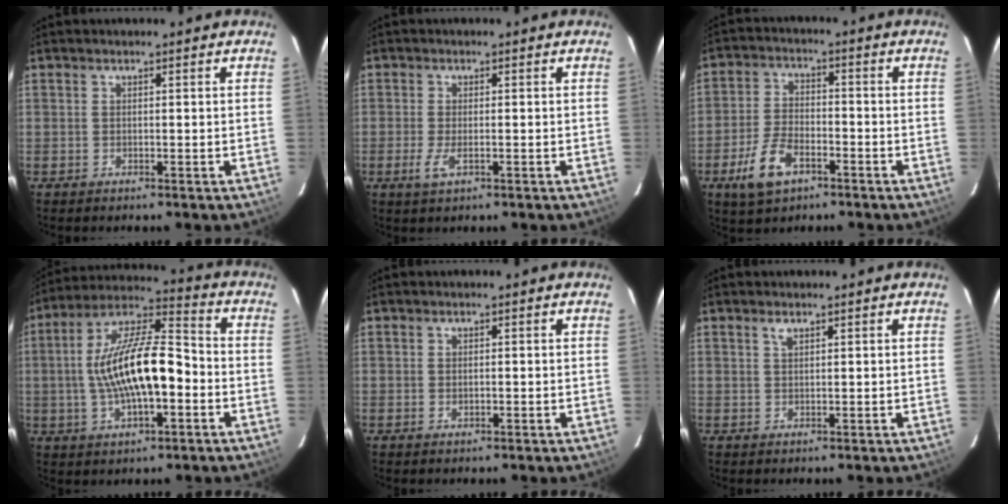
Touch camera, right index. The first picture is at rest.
{"total": 3.1, "force": [-1.1, 1.0, 2.7], "torque": [-0.057, -0.010, -0.020]}
{"total": 9.2, "force": [-5.0, 4.7, 6.1], "torque": [-0.142, -0.003, -0.089]}
{"total": 16.3, "force": [-2.5, 5.7, 15.1], "torque": [-0.283, 0.016, -0.045]}
{"total": 0.8, "force": [-0.1, 0.5, 0.5], "torque": [-0.008, -0.001, 0.000]}
{"total": 1.2, "force": [0.8, 0.5, 0.7], "torque": [-0.014, 0.004, 0.014]}